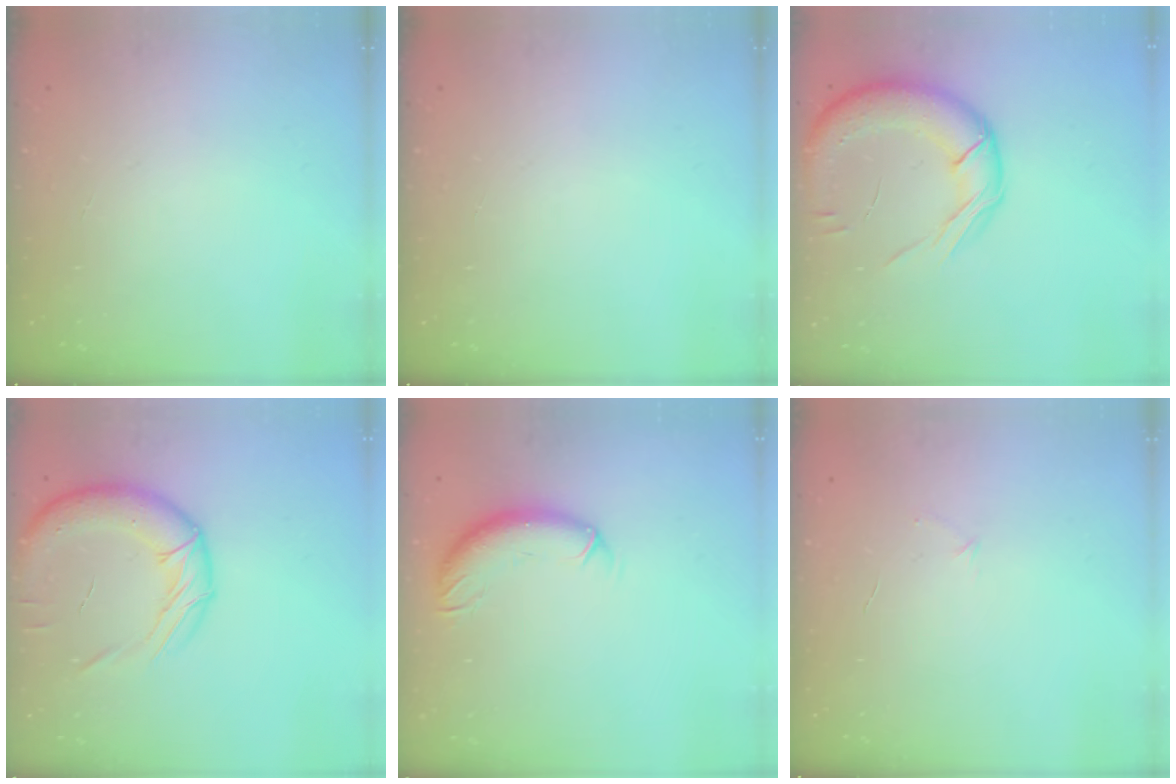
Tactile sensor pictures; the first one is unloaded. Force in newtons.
{"total": 0.0}
{"total": 16.8, "press": 16.4, "slide": 3.4}
{"total": 16.2, "press": 15.9, "slide": 3.4}
{"total": 9.2, "press": 9.0, "slide": 1.9}
{"total": 4.2, "press": 4.1, "slide": 0.8}